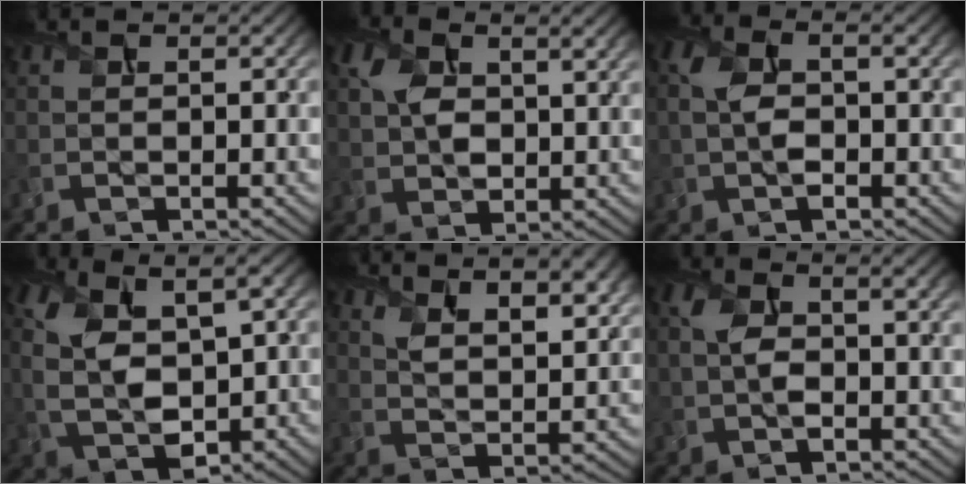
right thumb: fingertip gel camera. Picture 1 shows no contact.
{"total": 6.5, "force": [2.1, 3.8, 4.8], "torque": [-0.107, 0.000, 0.037]}
{"total": 4.4, "force": [-0.2, 2.2, 3.8], "torque": [-0.090, 0.002, -0.006]}
{"total": 9.6, "force": [0.8, 5.4, 7.9], "torque": [-0.194, -0.008, 0.023]}
{"total": 9.7, "force": [6.1, 3.8, 6.6], "torque": [-0.114, 0.002, 0.099]}
{"total": 5.2, "force": [0.4, 2.5, 4.5], "torque": [-0.101, 0.002, 0.005]}